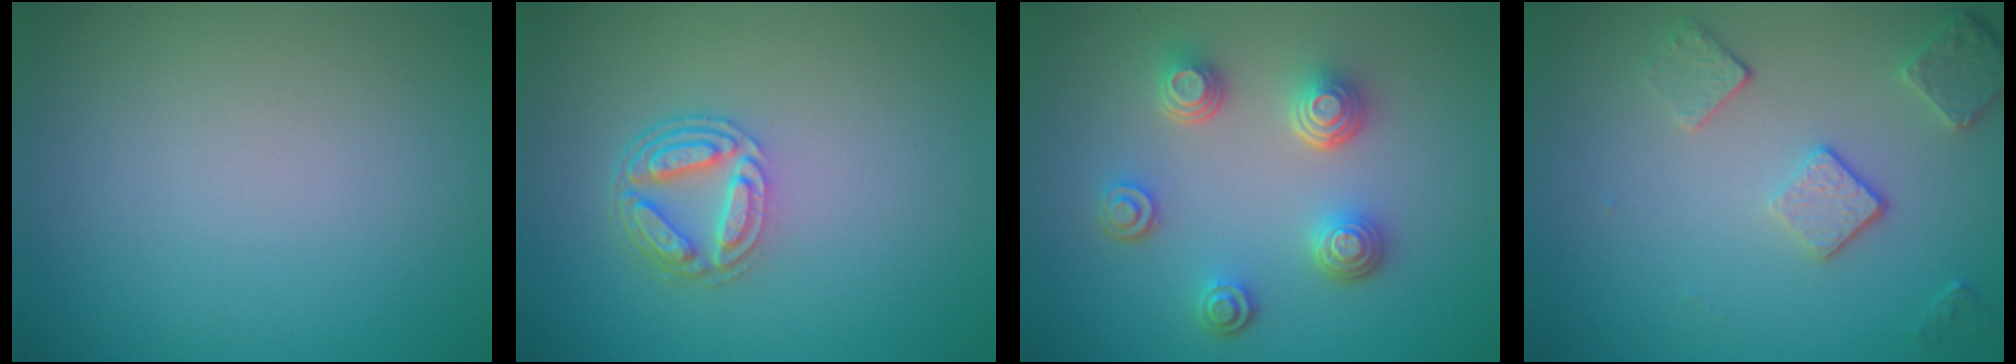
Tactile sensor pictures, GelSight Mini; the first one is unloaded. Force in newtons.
{"total": 4.0, "press": 3.1, "slide": 2.6}
{"total": 4.4, "press": 3.5, "slide": 2.7}
{"total": 3.6, "press": 2.8, "slide": 2.2}